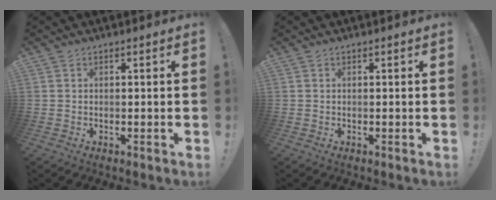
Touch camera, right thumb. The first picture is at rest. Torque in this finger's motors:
{"motor_torque": [0.00, 0.00, 0.00, 0.00, 0.00]}